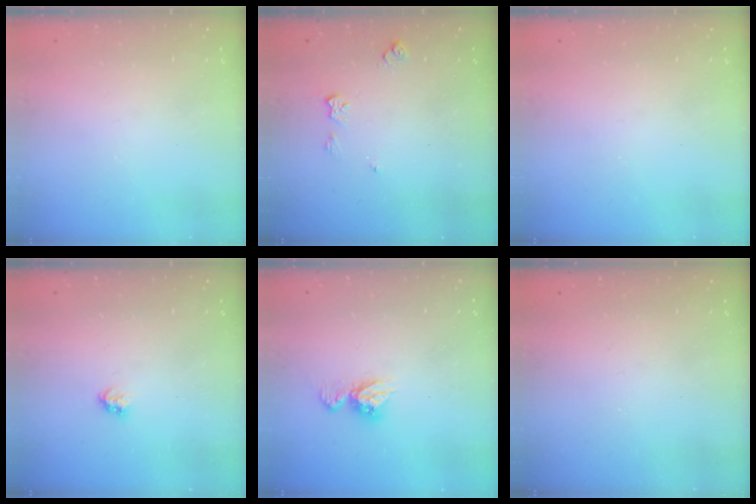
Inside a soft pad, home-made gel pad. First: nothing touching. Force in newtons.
{"total": 5.9, "press": 5.9, "slide": 0.8}
{"total": 0.0}
{"total": 2.8, "press": 2.8, "slide": 0.5}
{"total": 7.8, "press": 7.8, "slide": 0.6}
{"total": 0.0}